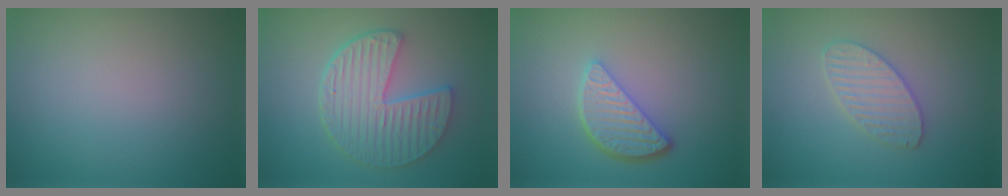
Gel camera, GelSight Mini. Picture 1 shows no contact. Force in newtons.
{"total": 5.7, "press": 4.6, "slide": 3.3}
{"total": 3.8, "press": 3.1, "slide": 2.2}
{"total": 3.0, "press": 3.0, "slide": 0.2}